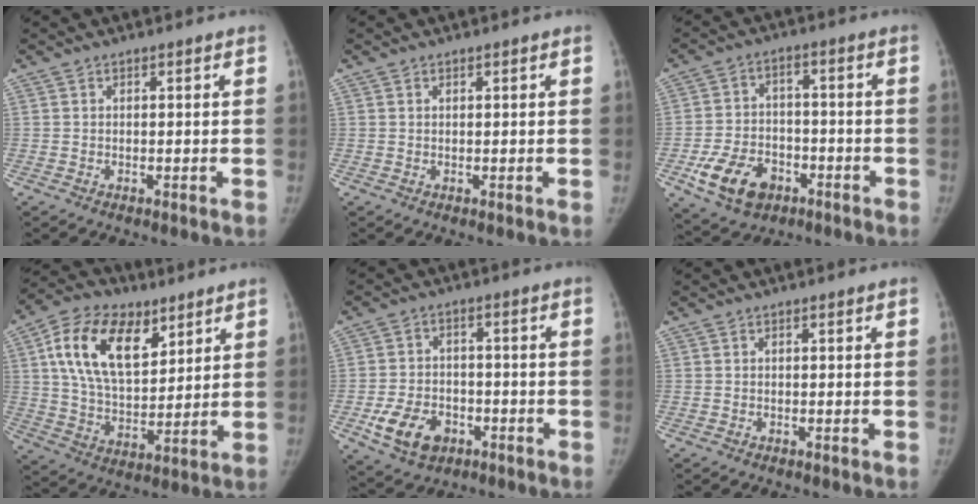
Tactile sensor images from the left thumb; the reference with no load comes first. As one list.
[{"total": 0.0}, {"total": 11.9, "force": [-5.6, 8.2, 6.5], "torque": [-0.097, 0.027, -0.090]}, {"total": 18.2, "force": [7.9, 10.5, 12.6], "torque": [-0.194, -0.024, 0.143]}, {"total": 9.6, "force": [-4.1, 6.8, 5.2], "torque": [-0.076, 0.020, -0.064]}, {"total": 0.0}]